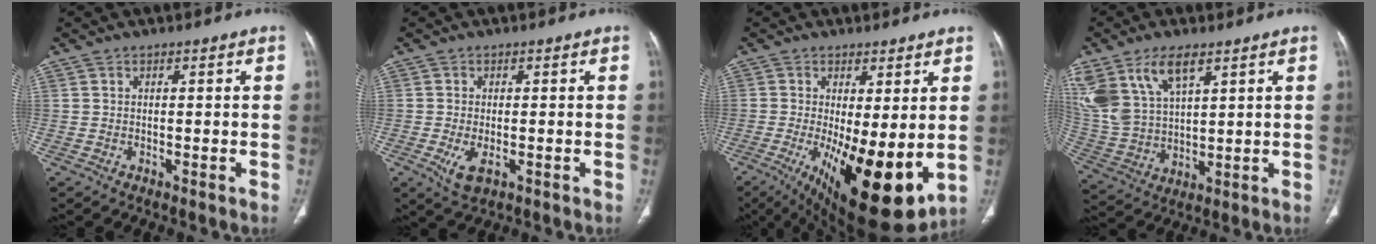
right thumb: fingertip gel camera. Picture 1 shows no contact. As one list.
[{"total": 4.2, "force": [-1.4, 2.1, 3.3], "torque": [-0.066, -0.010, -0.019]}, {"total": 16.8, "force": [-2.7, 5.8, 15.5], "torque": [-0.234, -0.035, -0.018]}, {"total": 15.5, "force": [8.3, 8.1, 10.3], "torque": [-0.212, -0.019, 0.176]}]